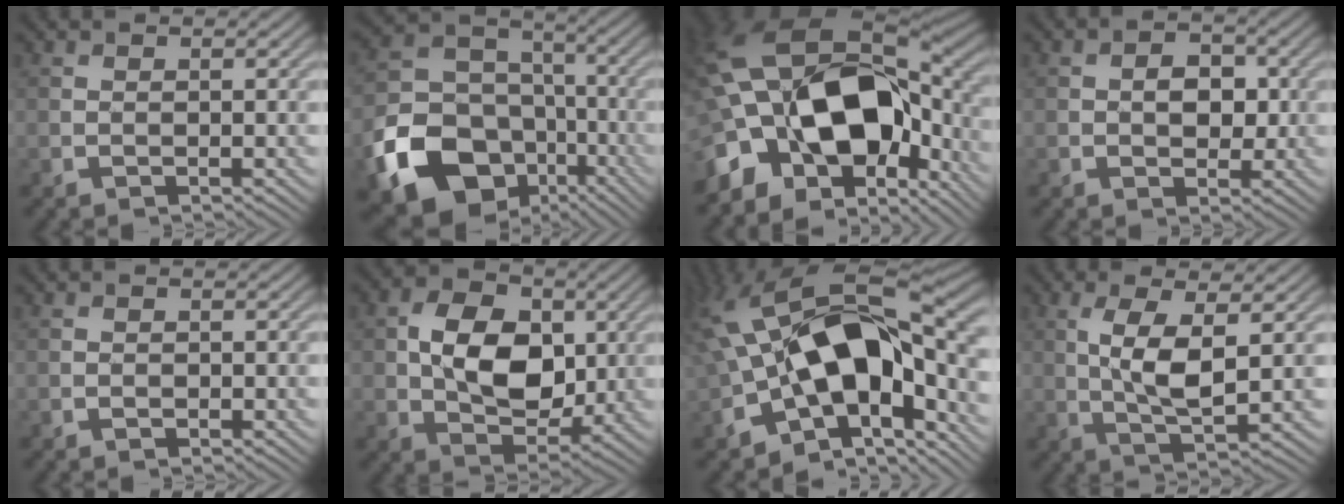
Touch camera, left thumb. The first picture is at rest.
{"total": 18.1, "force": [-8.1, 13.5, 8.8], "torque": [-0.215, -0.047, -0.136]}
{"total": 18.9, "force": [-2.8, 11.9, 14.4], "torque": [-0.290, -0.014, -0.044]}
{"total": 3.6, "force": [-0.1, 2.6, 2.5], "torque": [-0.041, -0.002, -0.007]}
{"total": 0.5, "force": [-0.3, 0.3, 0.3], "torque": [-0.002, -0.001, -0.004]}
{"total": 9.9, "force": [1.0, 6.9, 7.1], "torque": [-0.138, 0.001, 0.014]}
{"total": 19.0, "force": [-1.0, 11.0, 15.5], "torque": [-0.267, 0.012, -0.022]}
{"total": 6.9, "force": [1.3, 2.1, 6.4], "torque": [-0.135, -0.003, 0.025]}